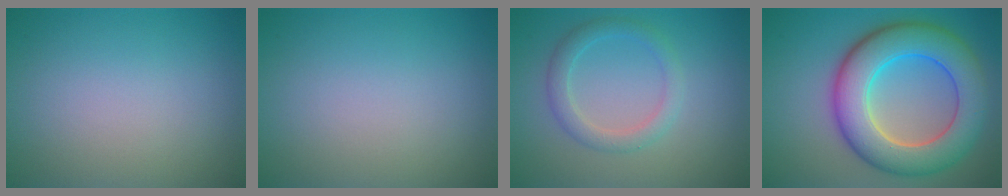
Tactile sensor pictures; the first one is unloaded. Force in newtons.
{"total": 0.0}
{"total": 2.5, "press": 2.5, "slide": 0.1}
{"total": 9.9, "press": 9.9, "slide": 0.2}